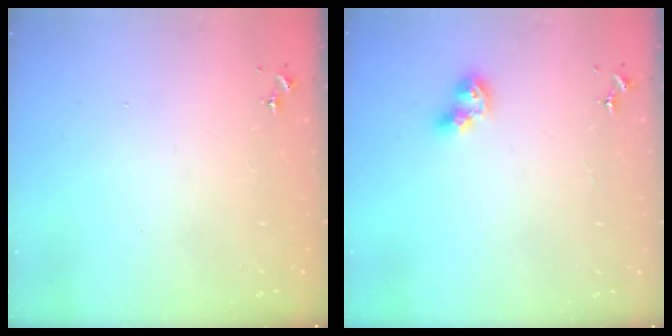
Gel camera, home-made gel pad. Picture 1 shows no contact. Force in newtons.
{"total": 7.6, "press": 7.5, "slide": 0.9}